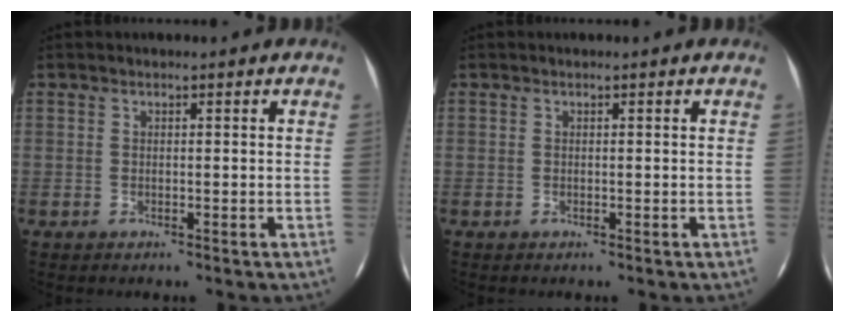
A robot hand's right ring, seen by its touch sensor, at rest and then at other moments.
{"total": 0.0}